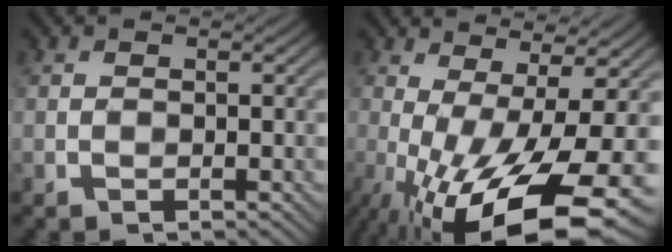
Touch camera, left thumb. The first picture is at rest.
{"total": 17.3, "force": [-5.7, 5.6, 15.4], "torque": [-0.260, -0.010, -0.082]}